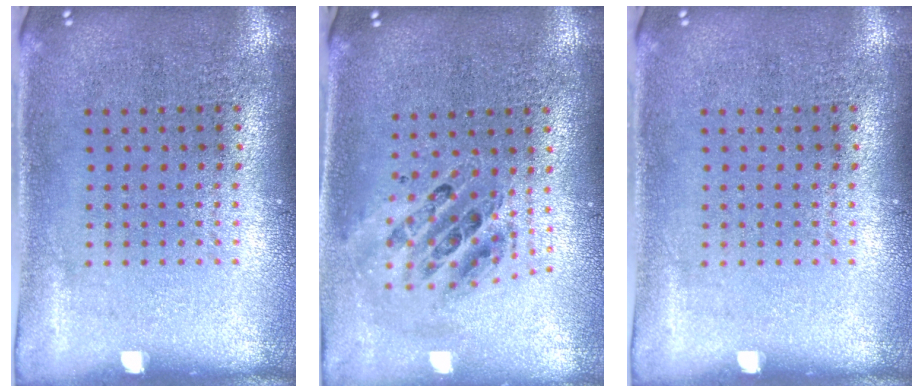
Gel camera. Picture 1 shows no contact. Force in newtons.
{"total": 0.9, "press": 0.9, "slide": 0.1}
{"total": 0.0}